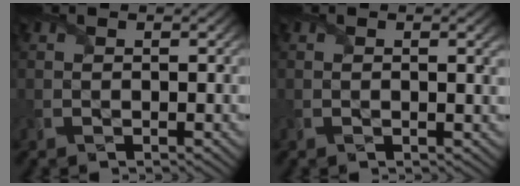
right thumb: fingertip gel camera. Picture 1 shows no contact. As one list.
[{"total": 1.8, "force": [0.3, 0.3, 1.8], "torque": [-0.030, 0.000, 0.004]}]